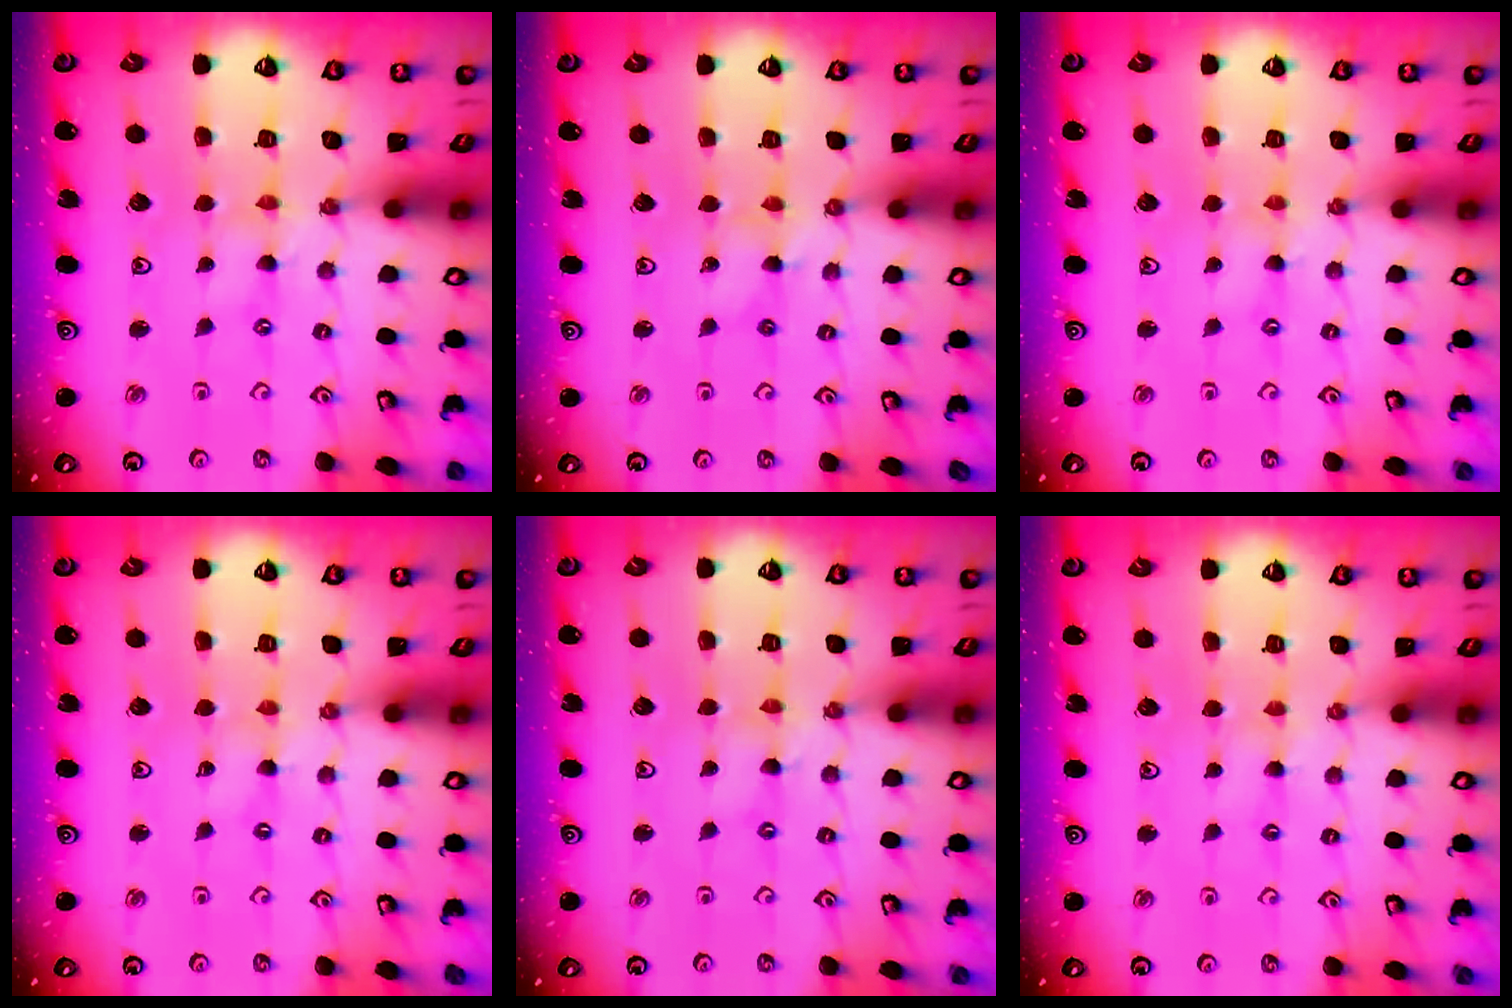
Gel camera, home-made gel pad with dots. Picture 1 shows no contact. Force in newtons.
{"total": 1.8, "press": 1.8, "slide": 0.2}
{"total": 1.7, "press": 1.7, "slide": 0.3}
{"total": 0.0}
{"total": 1.4, "press": 1.4, "slide": 0.2}
{"total": 1.8, "press": 1.7, "slide": 0.3}